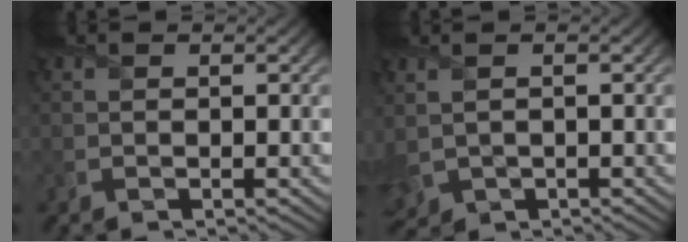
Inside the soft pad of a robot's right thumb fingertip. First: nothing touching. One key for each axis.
{"total": 3.7, "fx": -0.4, "fy": 2.4, "fz": 2.8, "tx": -0.079, "ty": -0.009, "tz": 0.001}